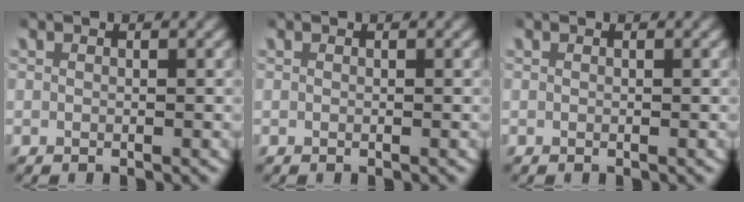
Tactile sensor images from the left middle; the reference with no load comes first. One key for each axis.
{"total": 0.0}
{"total": 0.0}